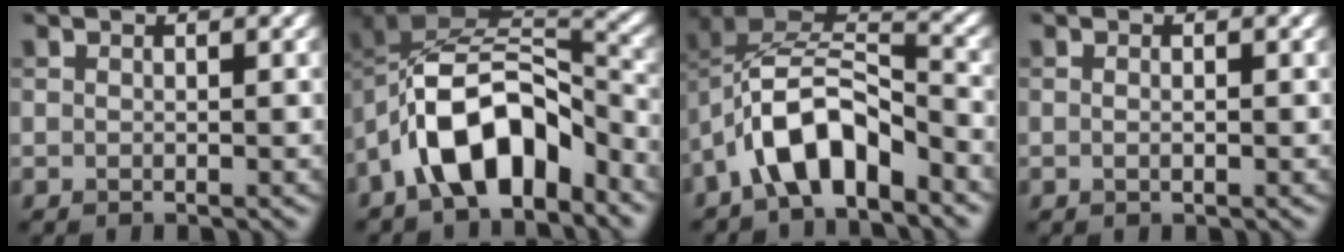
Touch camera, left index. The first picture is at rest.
{"total": 10.8, "force": [-5.5, 5.3, 7.6], "torque": [-0.118, 0.016, -0.110]}
{"total": 8.3, "force": [-4.3, 3.8, 6.0], "torque": [-0.102, 0.012, -0.086]}
{"total": 0.7, "force": [-0.1, 0.3, 0.6], "torque": [-0.009, -0.009, 0.001]}